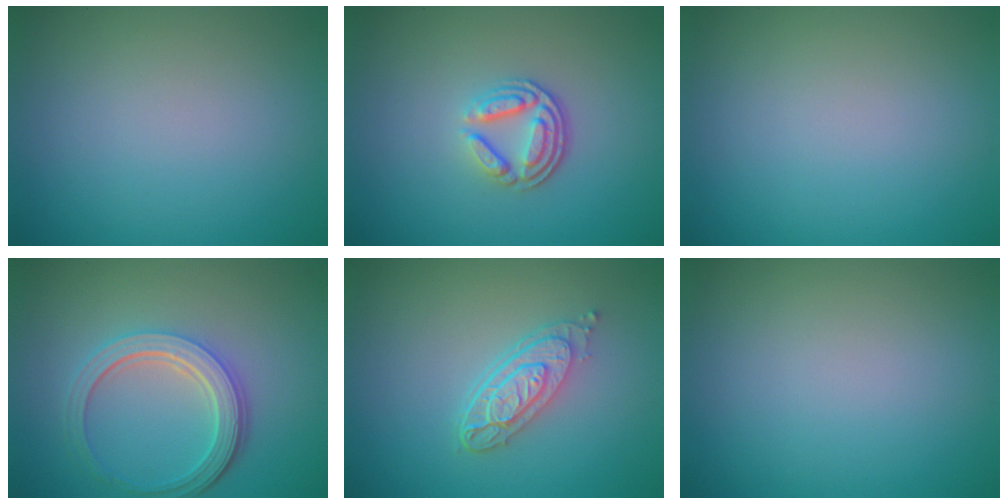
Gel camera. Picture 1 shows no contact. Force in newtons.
{"total": 3.5, "press": 2.6, "slide": 2.4}
{"total": 0.0}
{"total": 5.0, "press": 3.8, "slide": 3.2}
{"total": 4.1, "press": 3.0, "slide": 2.7}
{"total": 0.0}